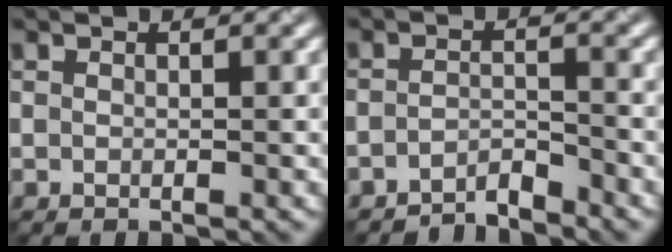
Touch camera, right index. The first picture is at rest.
{"total": 2.3, "force": [-2.2, 0.3, 0.5], "torque": [-0.007, 0.006, -0.045]}